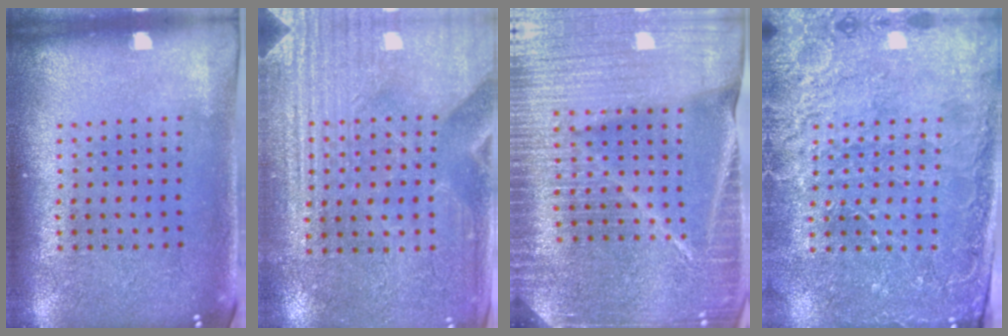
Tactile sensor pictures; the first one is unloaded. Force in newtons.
{"total": 3.4, "press": 3.2, "slide": 1.2}
{"total": 5.1, "press": 4.6, "slide": 2.3}
{"total": 3.0, "press": 3.0, "slide": 0.5}